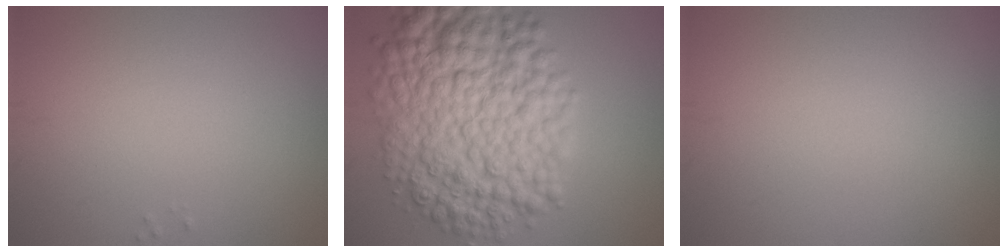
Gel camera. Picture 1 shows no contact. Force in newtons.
{"total": 12.6, "press": 12.6, "slide": 0.3}
{"total": 0.0}